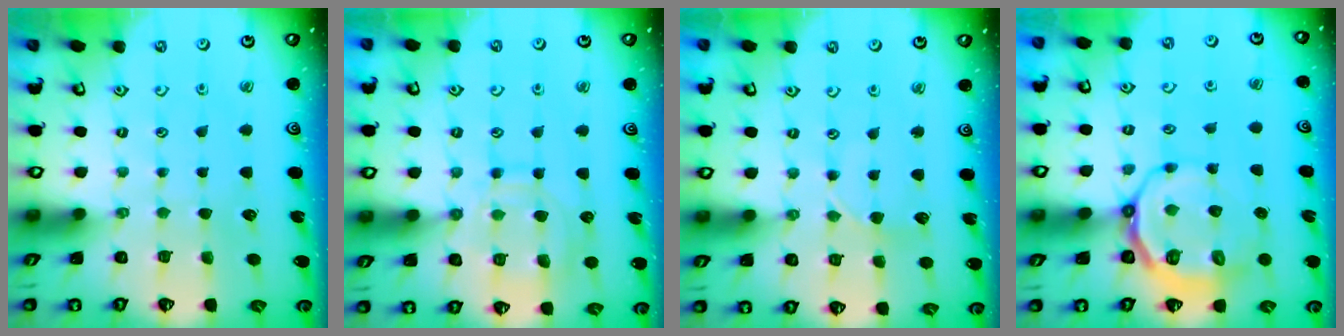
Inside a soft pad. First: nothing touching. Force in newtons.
{"total": 12.5, "press": 12.5, "slide": 1.0}
{"total": 2.2, "press": 2.2, "slide": 0.3}
{"total": 9.1, "press": 8.6, "slide": 3.0}